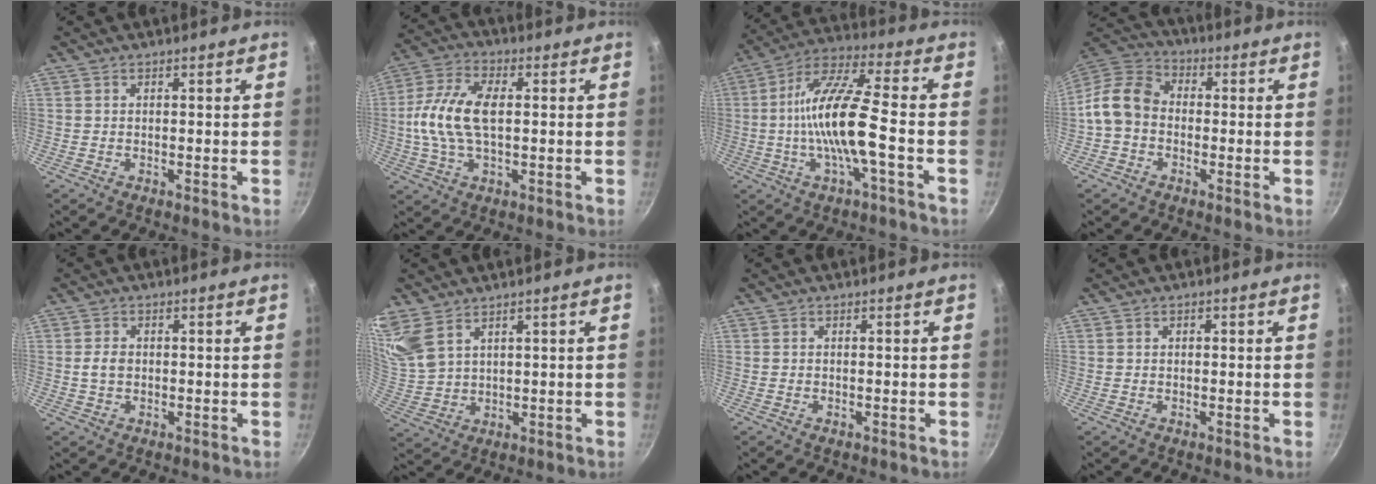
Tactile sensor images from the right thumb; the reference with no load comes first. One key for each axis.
{"total": 12.4, "fx": 0.6, "fy": 6.6, "fz": 10.5, "tx": -0.211, "ty": 0.021, "tz": -0.001}
{"total": 14.8, "fx": -2.4, "fy": 3.1, "fz": 14.3, "tx": -0.270, "ty": 0.032, "tz": -0.055}
{"total": 10.1, "fx": -1.6, "fy": 7.9, "fz": 6.0, "tx": -0.091, "ty": 0.034, "tz": -0.054}
{"total": 2.8, "fx": -0.1, "fy": 2.1, "fz": 1.9, "tx": -0.029, "ty": 0.005, "tz": -0.003}
{"total": 10.1, "fx": 6.9, "fy": 5.3, "fz": 5.0, "tx": -0.103, "ty": -0.018, "tz": 0.154}
{"total": 0.5, "fx": -0.1, "fy": 0.2, "fz": 0.5, "tx": -0.007, "ty": 0.001, "tz": -0.003}
{"total": 0.7, "fx": 0.1, "fy": 0.6, "fz": 0.3, "tx": -0.006, "ty": 0.005, "tz": 0.002}